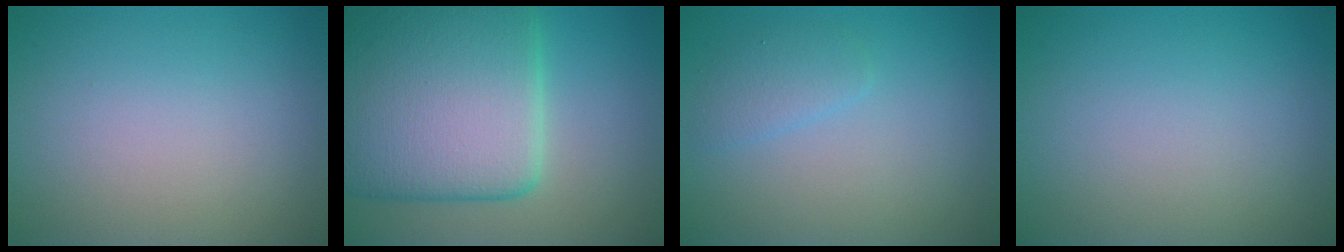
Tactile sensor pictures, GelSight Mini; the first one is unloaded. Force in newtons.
{"total": 12.9, "press": 12.9, "slide": 0.7}
{"total": 1.6, "press": 1.6, "slide": 0.0}
{"total": 0.0}